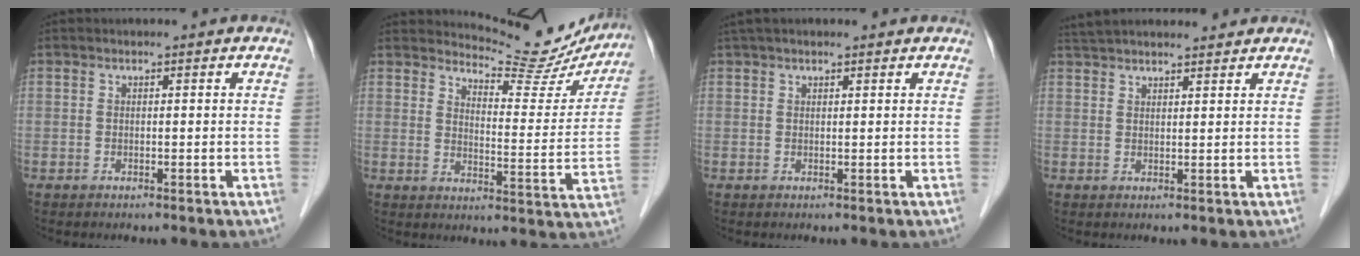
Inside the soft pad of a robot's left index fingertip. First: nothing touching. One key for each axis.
{"total": 13.1, "fx": 12.8, "fy": 2.2, "fz": 1.6, "tx": -0.017, "ty": -0.049, "tz": 0.152}
{"total": 3.9, "fx": 3.1, "fy": 0.9, "fz": 2.1, "tx": -0.034, "ty": 0.039, "tz": 0.052}
{"total": 11.3, "fx": 10.4, "fy": 1.8, "fz": 4.2, "tx": -0.068, "ty": 0.040, "tz": 0.162}